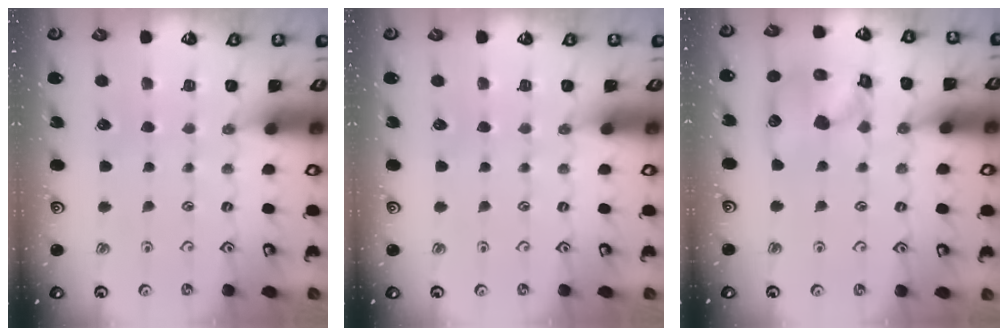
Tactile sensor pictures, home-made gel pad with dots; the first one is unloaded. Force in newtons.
{"total": 0.0}
{"total": 12.6, "press": 12.4, "slide": 1.9}